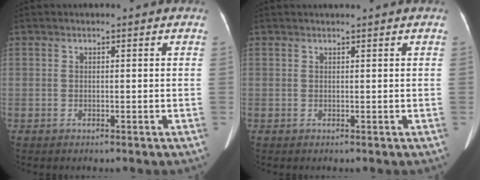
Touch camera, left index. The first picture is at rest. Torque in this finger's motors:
{"motor_torque": [0.16, -0.27, 0.02, 0.03]}